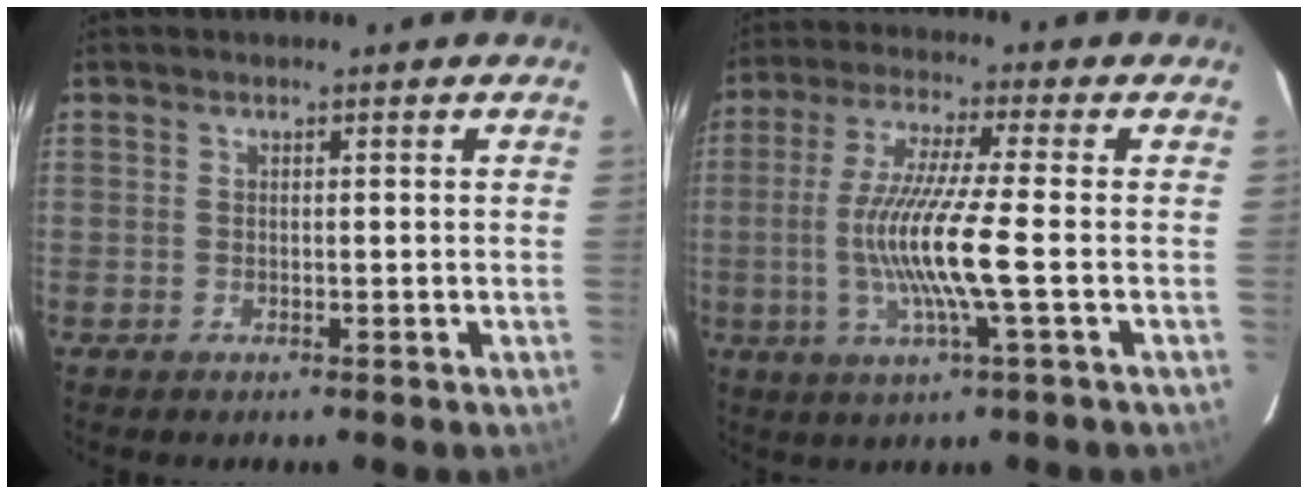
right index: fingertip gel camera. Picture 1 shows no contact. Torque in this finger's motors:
{"motor_torque": [1.47, -0.30, 0.98, 0.21]}